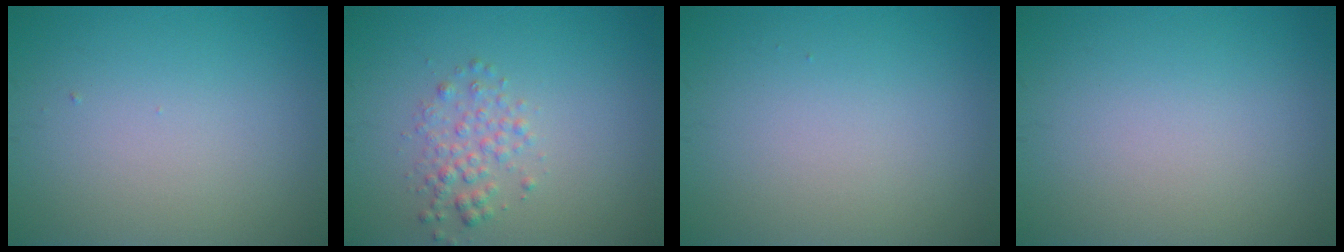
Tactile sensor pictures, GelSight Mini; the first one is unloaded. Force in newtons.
{"total": 2.1, "press": 2.1, "slide": 0.1}
{"total": 0.0}
{"total": 0.0}